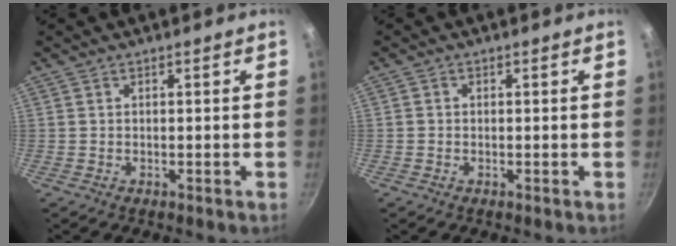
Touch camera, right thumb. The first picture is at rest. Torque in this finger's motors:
{"motor_torque": [0.01, -0.23, -0.42, -0.18, 0.04]}